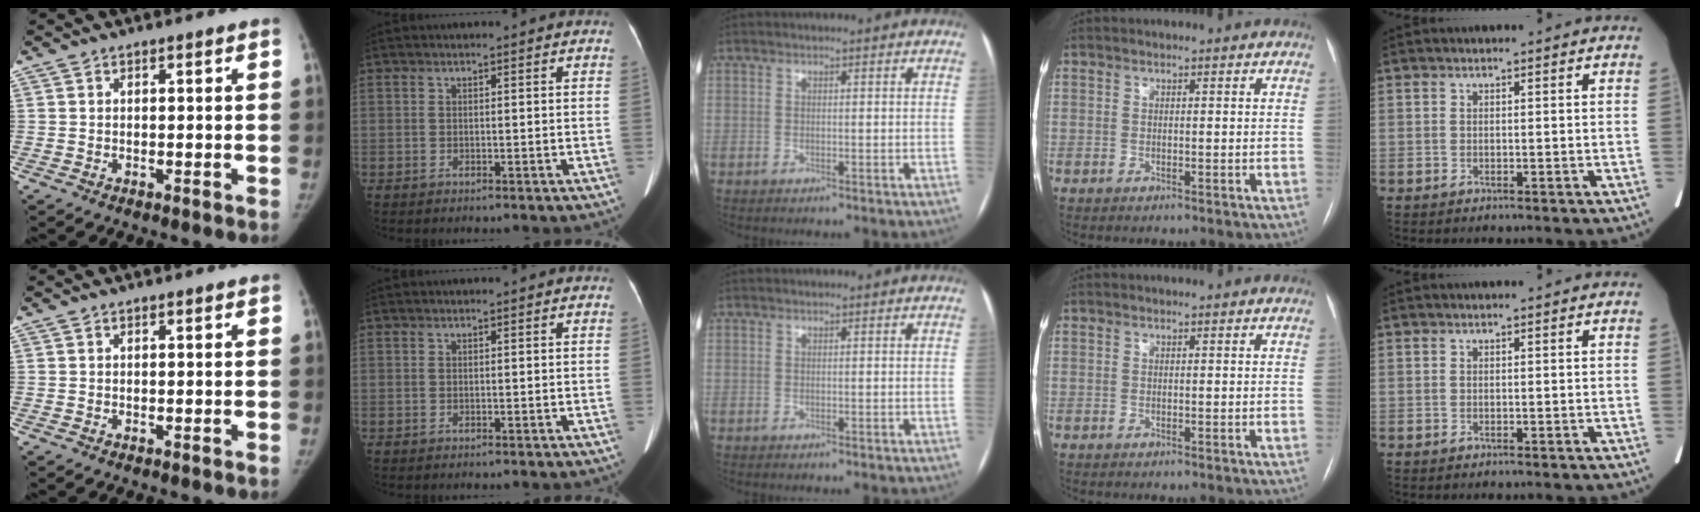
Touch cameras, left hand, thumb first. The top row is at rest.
{}